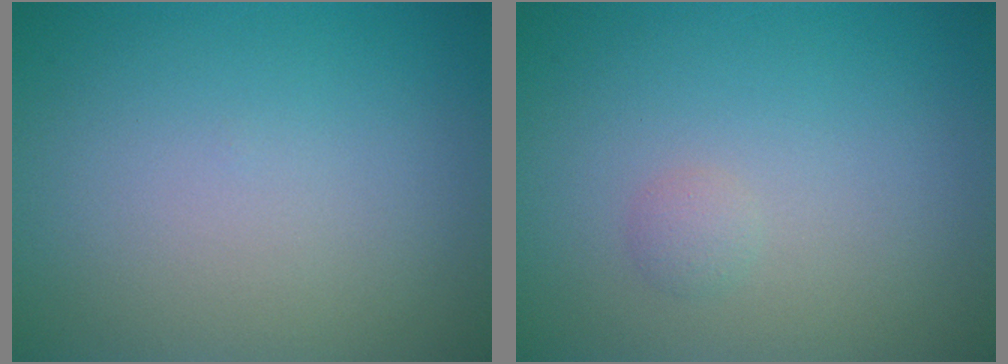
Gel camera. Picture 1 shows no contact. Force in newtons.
{"total": 0.7, "press": 0.7, "slide": 0.0}